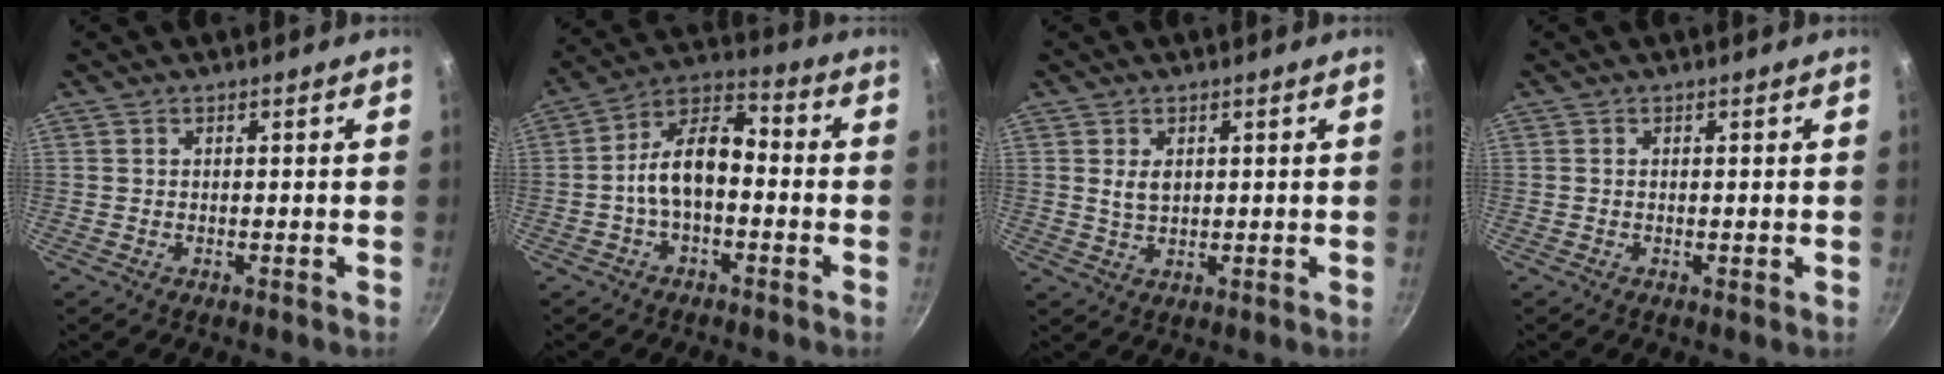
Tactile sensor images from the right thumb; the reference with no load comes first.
{"total": 11.3, "force": [-1.9, 6.4, 9.2], "torque": [-0.144, 0.052, -0.048]}
{"total": 3.2, "force": [0.9, 2.0, 2.3], "torque": [-0.037, -0.006, 0.020]}
{"total": 0.6, "force": [-0.1, 0.1, 0.6], "torque": [-0.009, -0.001, -0.002]}